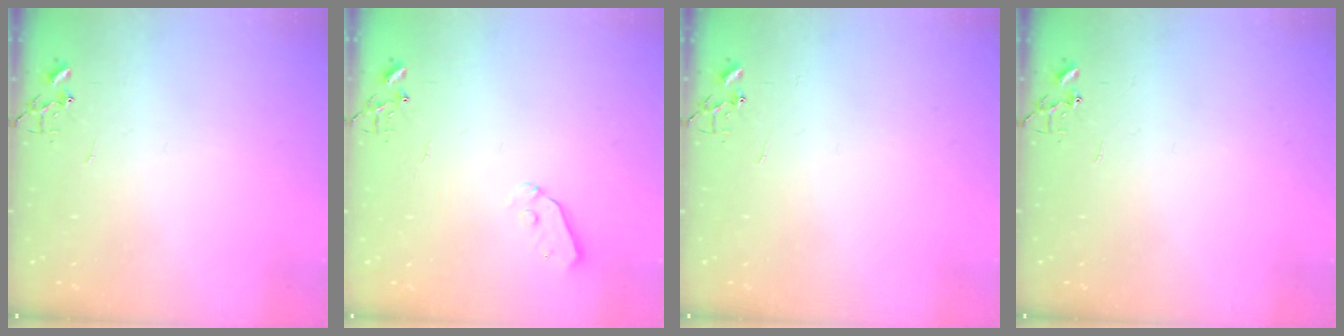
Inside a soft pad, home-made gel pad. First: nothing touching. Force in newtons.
{"total": 5.3, "press": 5.2, "slide": 0.6}
{"total": 0.0}
{"total": 0.0}